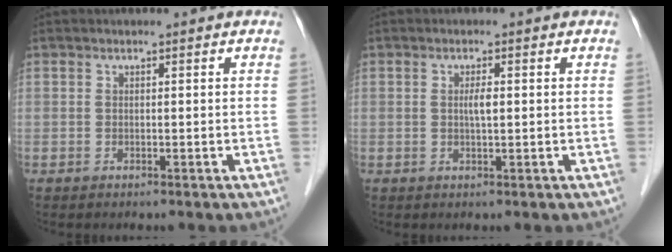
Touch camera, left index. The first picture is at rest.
{"total": 1.6, "force": [-0.1, 0.2, 1.6], "torque": [-0.030, -0.002, -0.001]}